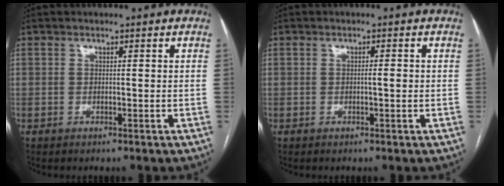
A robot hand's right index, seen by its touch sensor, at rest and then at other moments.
{"total": 1.2, "force": [-0.1, 0.1, 1.2], "torque": [-0.017, 0.002, -0.002]}